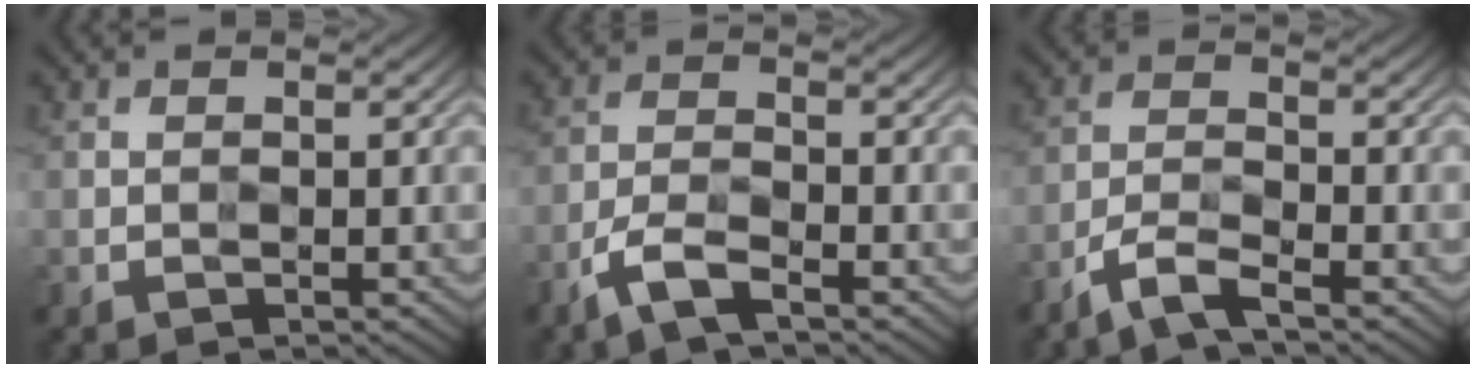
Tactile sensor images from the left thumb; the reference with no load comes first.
{"total": 4.5, "force": [-3.1, 1.2, 3.0], "torque": [-0.069, -0.002, -0.074]}
{"total": 4.2, "force": [-3.2, 0.6, 2.6], "torque": [-0.056, 0.001, -0.077]}